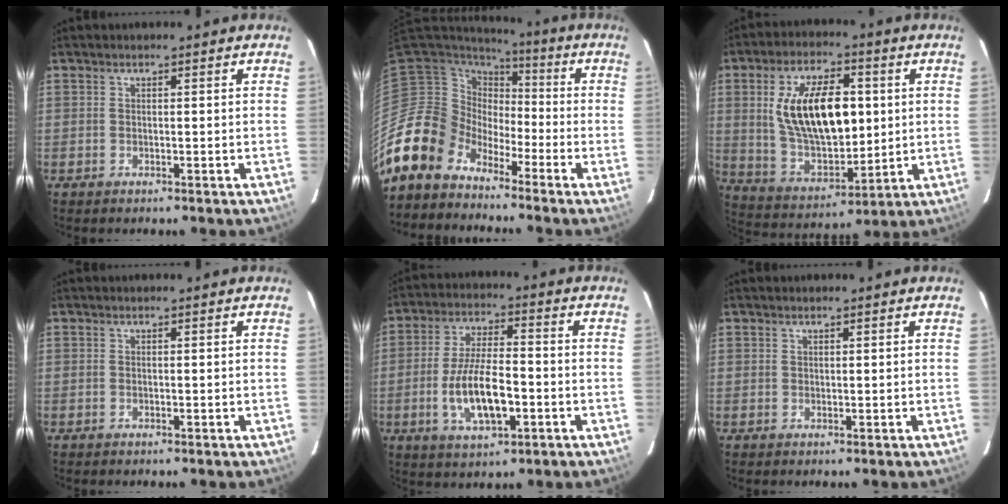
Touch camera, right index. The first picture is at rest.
{"total": 10.9, "force": [-7.9, 7.5, 1.0], "torque": [-0.040, 0.030, -0.157]}
{"total": 18.6, "force": [3.2, 9.3, 15.8], "torque": [-0.295, 0.006, 0.072]}
{"total": 0.0}
{"total": 11.7, "force": [-3.3, 4.3, 10.4], "torque": [-0.207, -0.007, -0.054]}
{"total": 0.7, "force": [0.4, 0.6, 0.0], "torque": [0.001, 0.004, 0.005]}